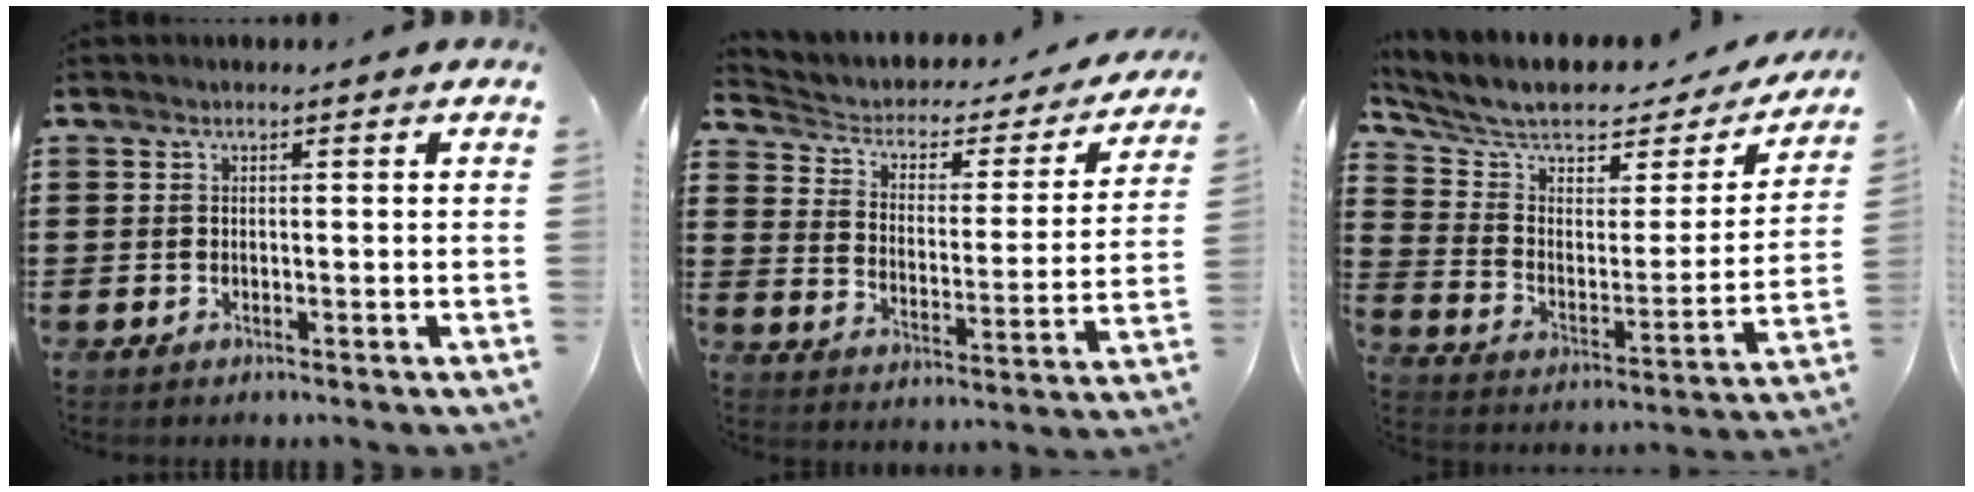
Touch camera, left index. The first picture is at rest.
{"total": 2.5, "force": [1.3, 1.9, 1.0], "torque": [-0.034, -0.013, 0.011]}
{"total": 7.5, "force": [6.1, 2.6, 3.5], "torque": [-0.092, -0.045, 0.101]}